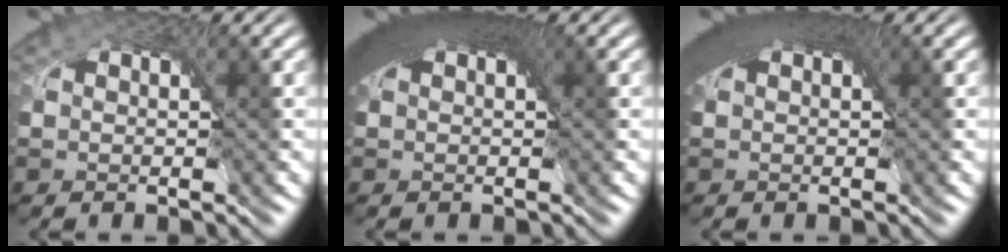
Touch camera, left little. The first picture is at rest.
{"total": 8.6, "force": [3.2, 4.1, 6.8], "torque": [-0.104, 0.021, 0.034]}
{"total": 7.1, "force": [2.9, 3.4, 5.6], "torque": [-0.086, 0.018, 0.032]}